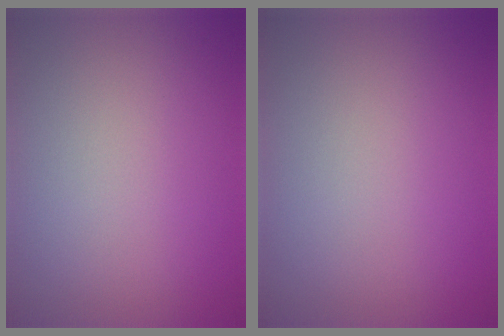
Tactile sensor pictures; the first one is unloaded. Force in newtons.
{"total": 0.0}